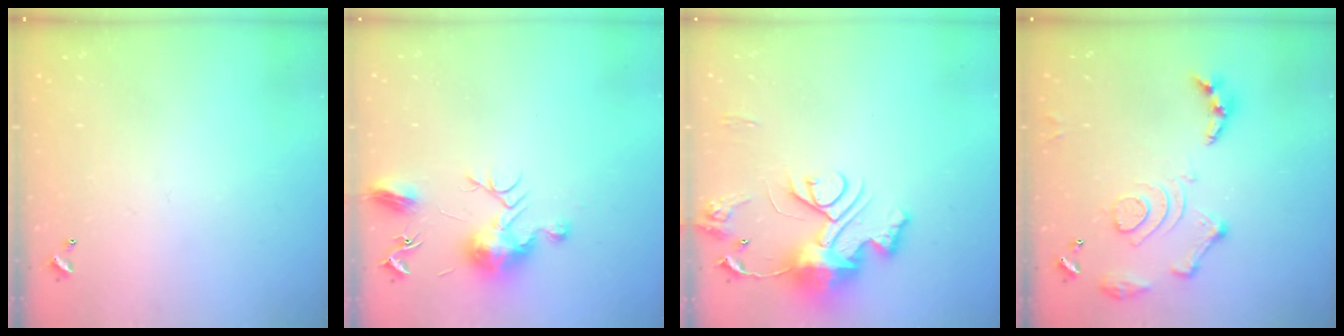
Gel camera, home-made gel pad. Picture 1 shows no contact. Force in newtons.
{"total": 12.0, "press": 12.0, "slide": 0.5}
{"total": 13.2, "press": 13.1, "slide": 1.4}
{"total": 14.6, "press": 14.5, "slide": 1.6}